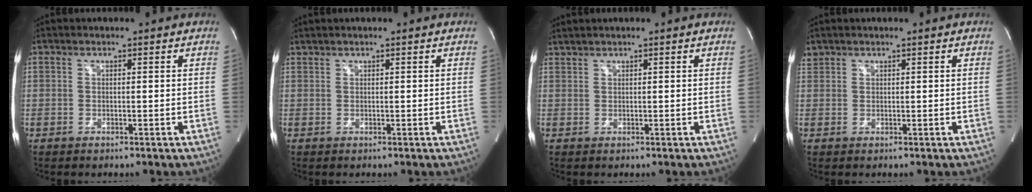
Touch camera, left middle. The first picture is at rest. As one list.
[{"total": 0.6, "force": [0.6, -0.1, 0.1], "torque": [-0.009, 0.009, 0.017]}, {"total": 1.3, "force": [1.2, -0.2, 0.3], "torque": [-0.012, 0.011, 0.031]}, {"total": 1.1, "force": [1.0, 0.5, 0.0], "torque": [-0.004, 0.015, 0.023]}]